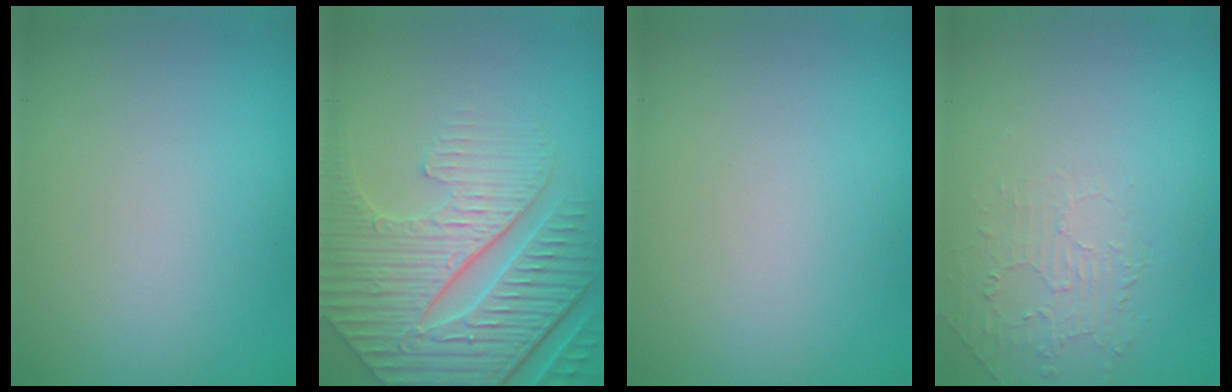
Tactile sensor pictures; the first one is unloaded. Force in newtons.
{"total": 8.0, "press": 6.2, "slide": 5.1}
{"total": 0.0}
{"total": 1.9, "press": 0.3, "slide": 1.9}